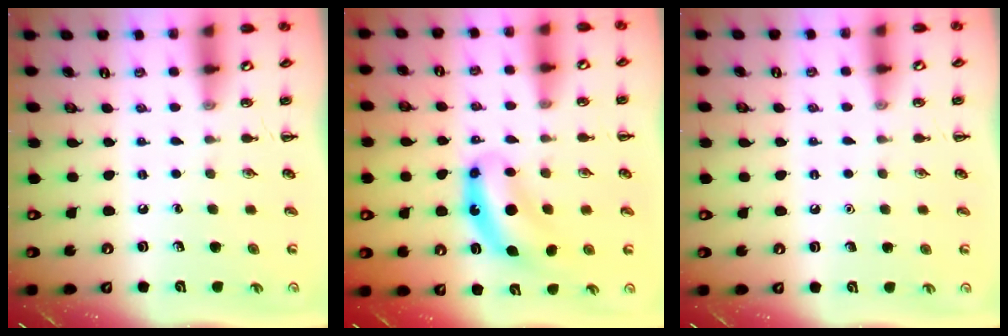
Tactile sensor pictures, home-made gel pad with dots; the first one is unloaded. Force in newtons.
{"total": 7.7, "press": 7.6, "slide": 0.8}
{"total": 1.5, "press": 1.5, "slide": 0.1}